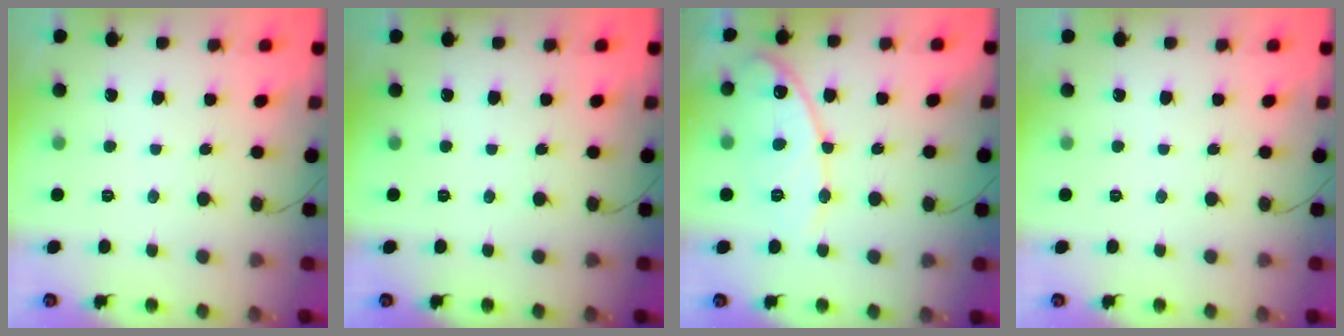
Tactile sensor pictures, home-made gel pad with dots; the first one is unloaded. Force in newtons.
{"total": 0.0}
{"total": 12.7, "press": 12.7, "slide": 0.9}
{"total": 0.0}